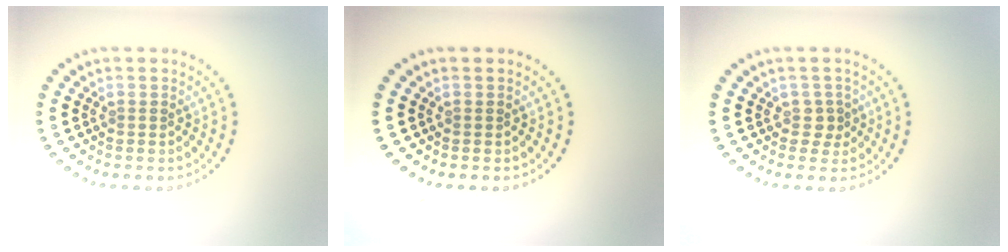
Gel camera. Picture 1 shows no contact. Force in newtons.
{"total": 0.0}
{"total": 1.2, "press": 1.0, "slide": 0.6}